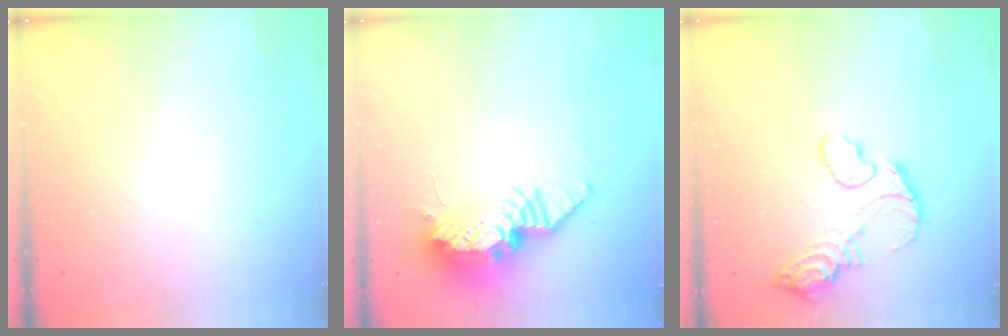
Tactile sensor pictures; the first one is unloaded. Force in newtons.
{"total": 18.4, "press": 15.1, "slide": 10.5}
{"total": 11.6, "press": 11.5, "slide": 0.8}